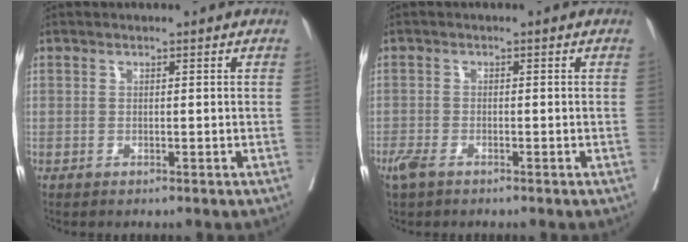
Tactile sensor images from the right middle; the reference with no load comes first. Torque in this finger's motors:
{"motor_torque": [0.94, -0.70, 0.32, 0.09]}